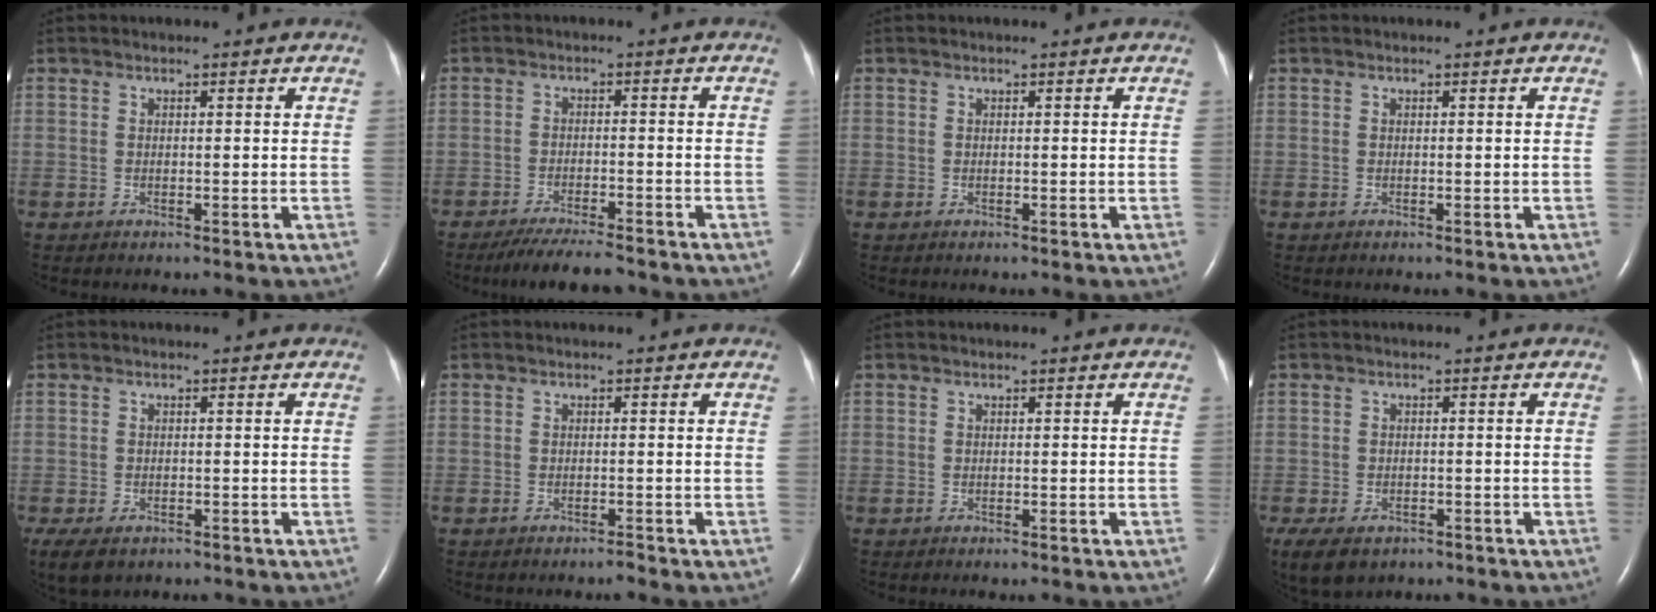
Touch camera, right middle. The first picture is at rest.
{"total": 8.1, "force": [-7.2, 0.7, 3.5], "torque": [-0.054, -0.019, -0.116]}
{"total": 0.0}
{"total": 0.0}
{"total": 7.5, "force": [-4.5, 4.5, 3.8], "torque": [-0.090, -0.011, -0.067]}
{"total": 0.8, "force": [-0.7, -0.1, 0.3], "torque": [-0.005, -0.001, -0.011]}
{"total": 0.0}
{"total": 10.0, "force": [-6.1, 6.2, 5.0], "torque": [-0.122, -0.012, -0.086]}